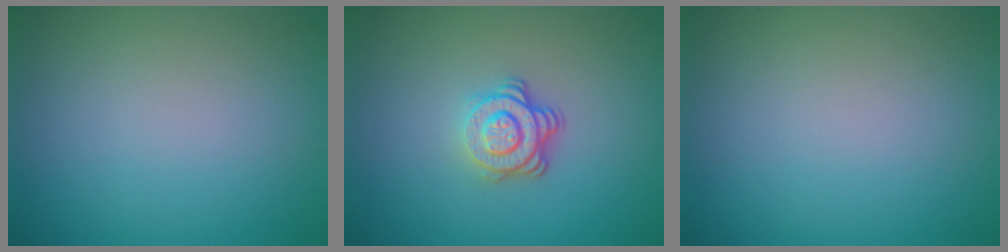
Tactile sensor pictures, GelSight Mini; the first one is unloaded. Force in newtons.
{"total": 3.6, "press": 2.6, "slide": 2.5}
{"total": 0.0}